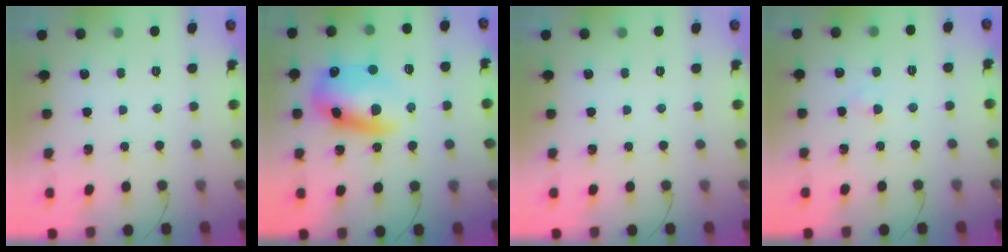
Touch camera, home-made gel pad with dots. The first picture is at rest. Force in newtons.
{"total": 13.4, "press": 13.2, "slide": 2.7}
{"total": 0.0}
{"total": 1.6, "press": 1.4, "slide": 0.9}